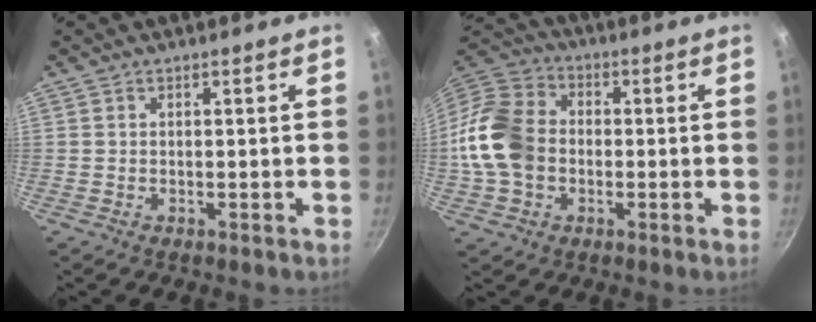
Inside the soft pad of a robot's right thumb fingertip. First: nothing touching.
{"total": 14.6, "force": [-1.5, 11.3, 9.2], "torque": [-0.162, 0.024, -0.045]}